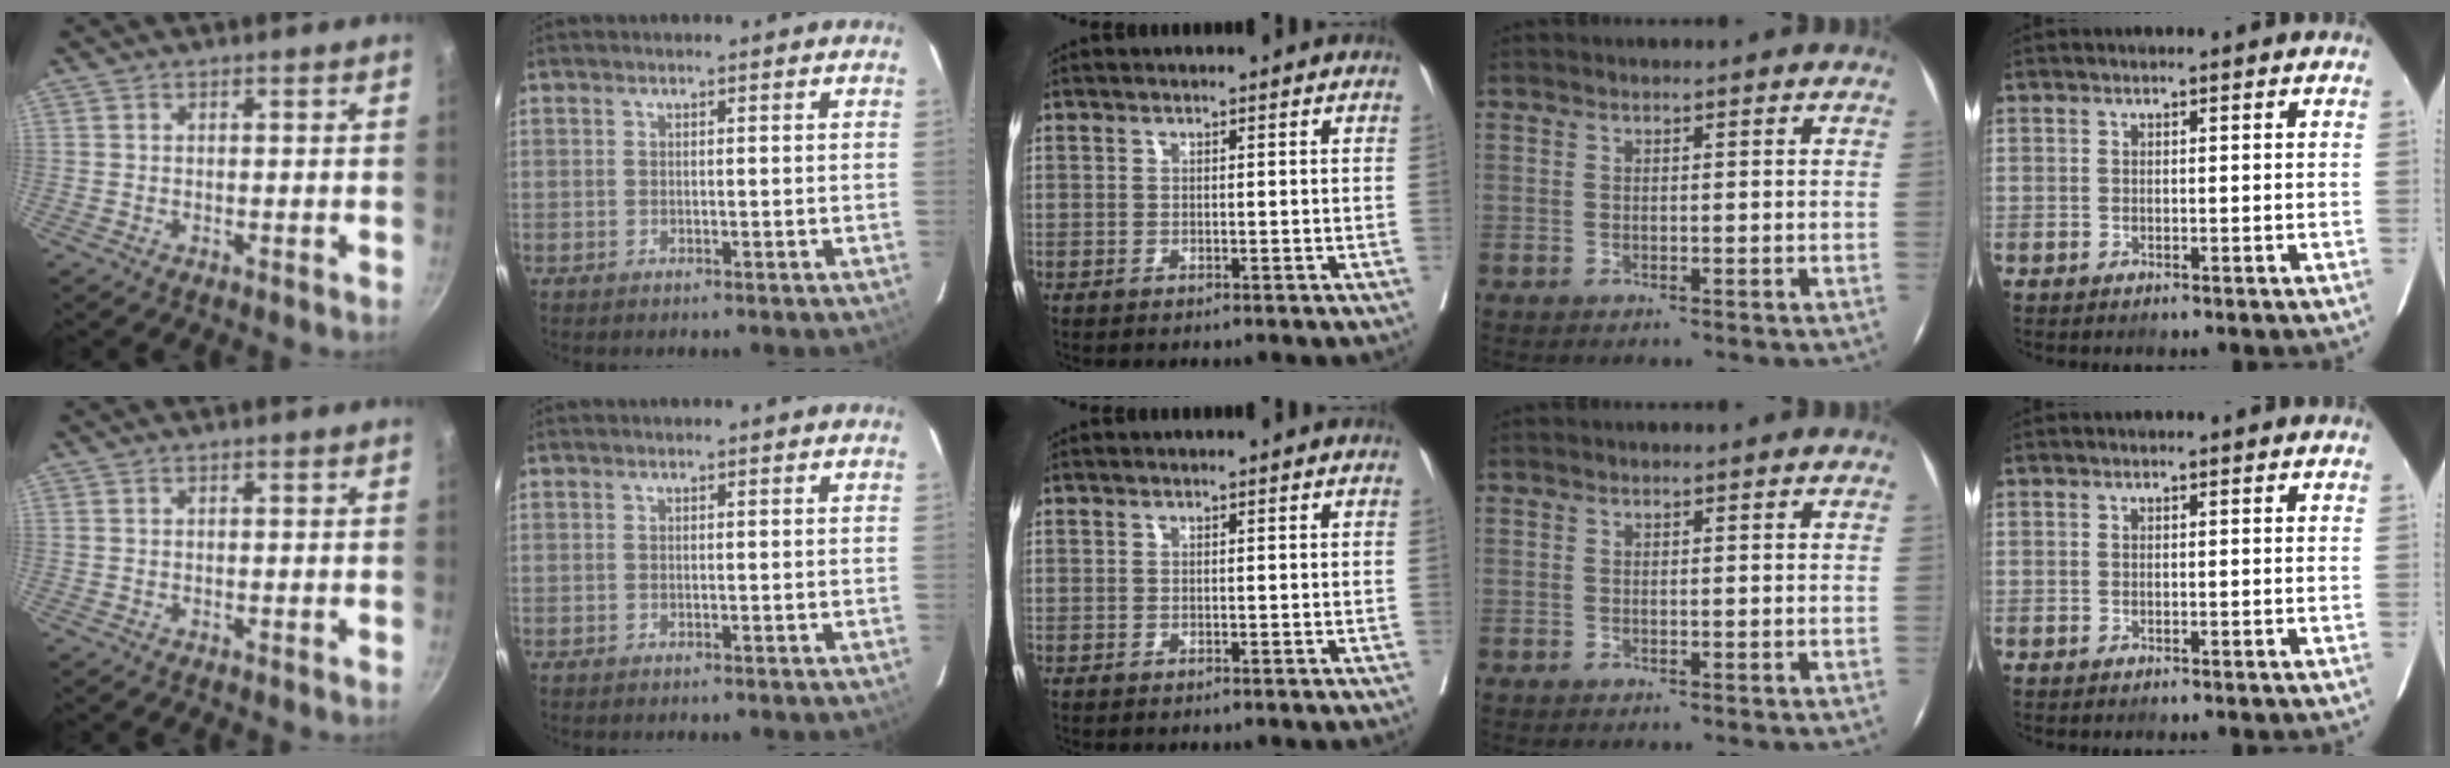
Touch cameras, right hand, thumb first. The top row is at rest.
{}